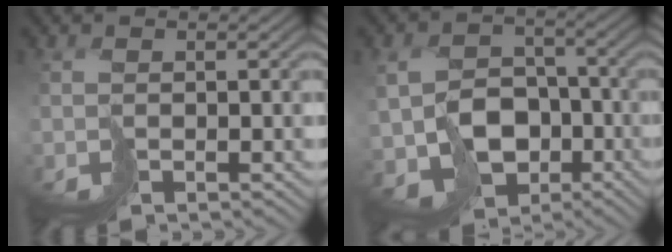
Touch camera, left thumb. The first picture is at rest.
{"total": 8.0, "force": [-2.4, 6.8, 3.4], "torque": [-0.077, -0.022, -0.044]}